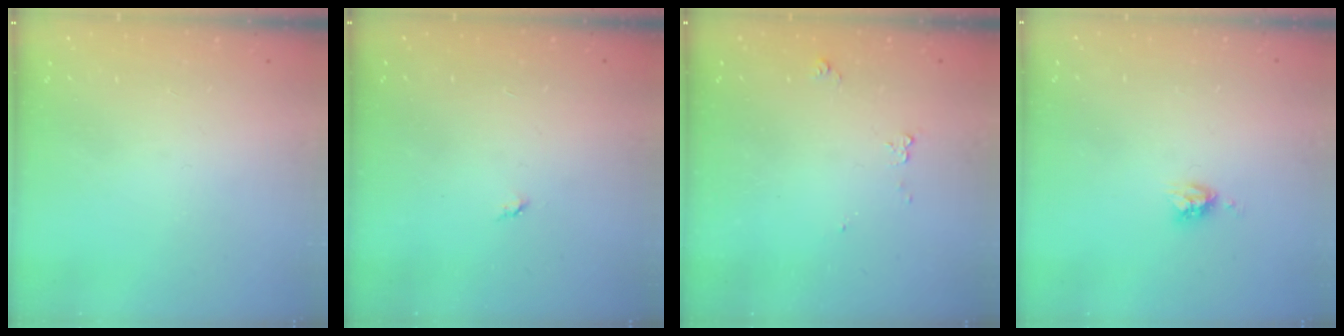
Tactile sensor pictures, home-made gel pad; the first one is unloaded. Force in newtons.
{"total": 2.8, "press": 2.8, "slide": 0.4}
{"total": 5.5, "press": 5.5, "slide": 0.7}
{"total": 4.7, "press": 4.6, "slide": 0.4}